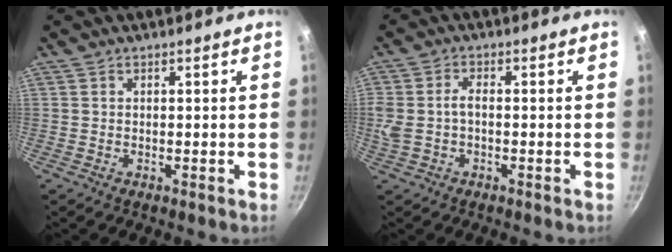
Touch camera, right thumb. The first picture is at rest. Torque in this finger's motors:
{"motor_torque": [-0.02, 0.08, 0.02, -0.02, 0.07]}